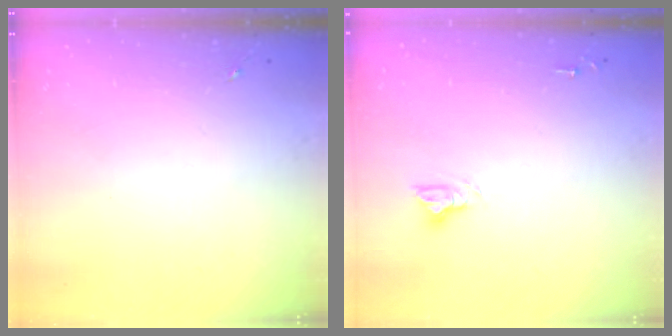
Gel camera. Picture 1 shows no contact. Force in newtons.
{"total": 4.8, "press": 4.8, "slide": 0.4}